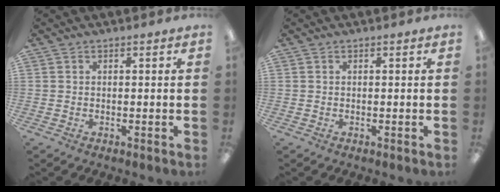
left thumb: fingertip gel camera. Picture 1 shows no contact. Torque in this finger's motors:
{"motor_torque": [0.00, 0.00, -0.11, 0.11, 0.00]}